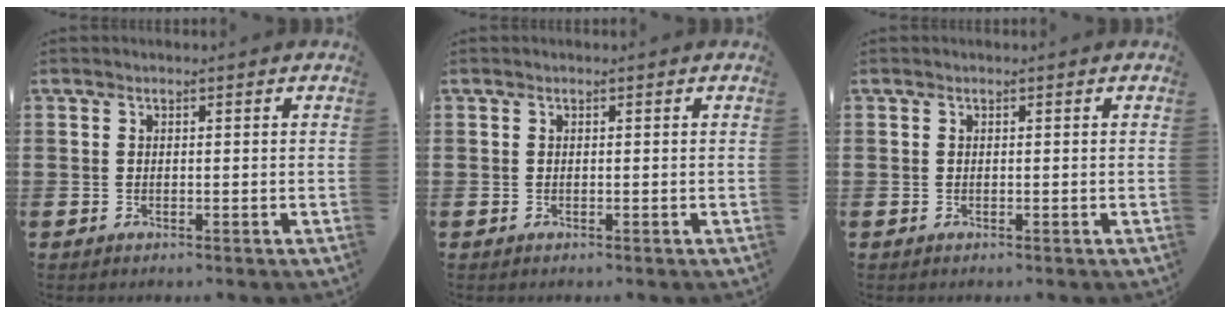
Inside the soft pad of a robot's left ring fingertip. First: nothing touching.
{"total": 0.0}
{"total": 0.0}